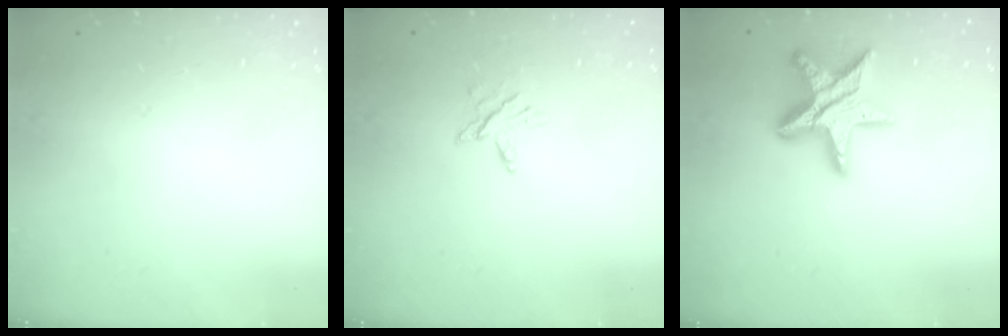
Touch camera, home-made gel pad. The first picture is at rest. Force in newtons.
{"total": 3.4, "press": 3.4, "slide": 0.4}
{"total": 15.5, "press": 15.5, "slide": 0.7}